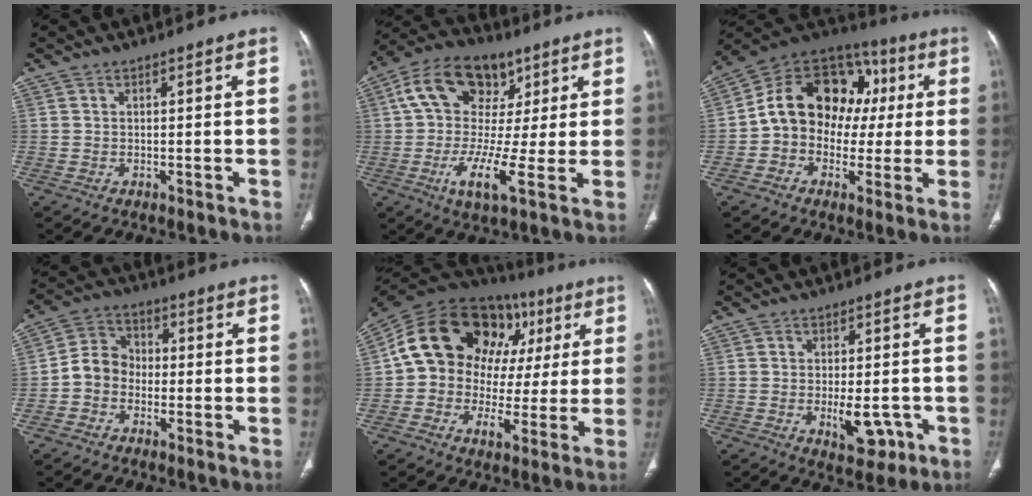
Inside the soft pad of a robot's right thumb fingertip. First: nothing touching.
{"total": 16.1, "force": [3.2, 9.3, 12.7], "torque": [-0.201, 0.006, 0.043]}
{"total": 18.1, "force": [1.2, 14.3, 11.0], "torque": [-0.132, 0.055, 0.011]}
{"total": 6.5, "force": [-1.7, 5.5, 3.0], "torque": [-0.036, 0.028, -0.047]}
{"total": 23.1, "force": [6.2, 17.0, 14.3], "torque": [-0.190, 0.047, 0.098]}
{"total": 6.5, "force": [-2.1, 3.3, 5.1], "torque": [-0.058, 0.003, -0.021]}